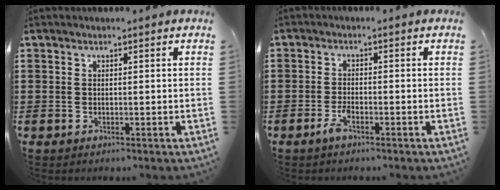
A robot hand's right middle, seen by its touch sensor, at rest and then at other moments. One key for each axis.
{"total": 2.6, "fx": -1.6, "fy": 0.6, "fz": 2.0, "tx": -0.049, "ty": -0.003, "tz": -0.033}